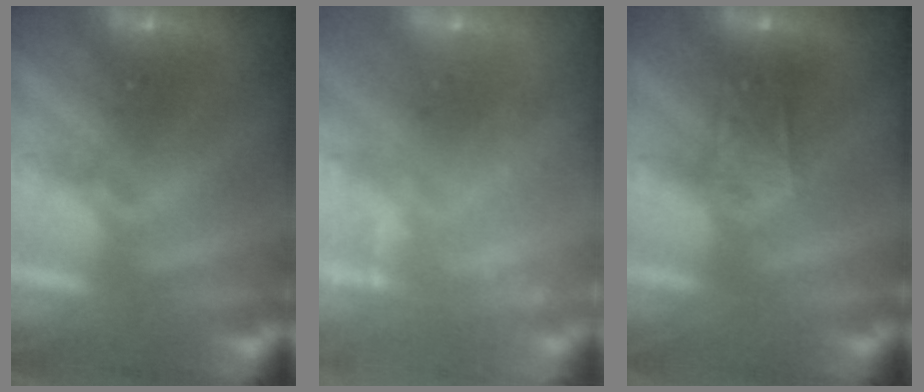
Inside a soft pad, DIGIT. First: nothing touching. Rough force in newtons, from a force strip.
{"total": 2.3}
{"total": 2.6}